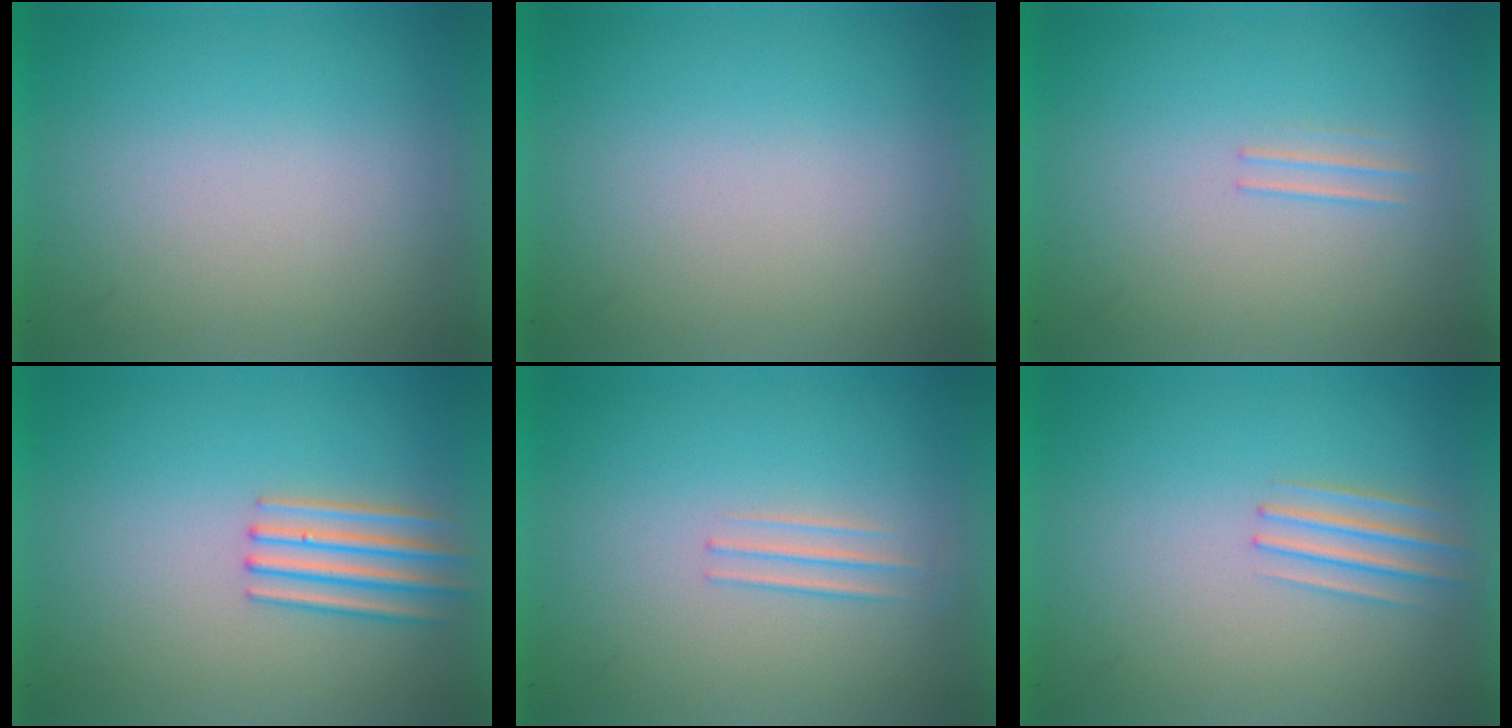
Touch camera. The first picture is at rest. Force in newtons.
{"total": 0.0}
{"total": 1.2}
{"total": 2.7}
{"total": 1.4}
{"total": 1.9}